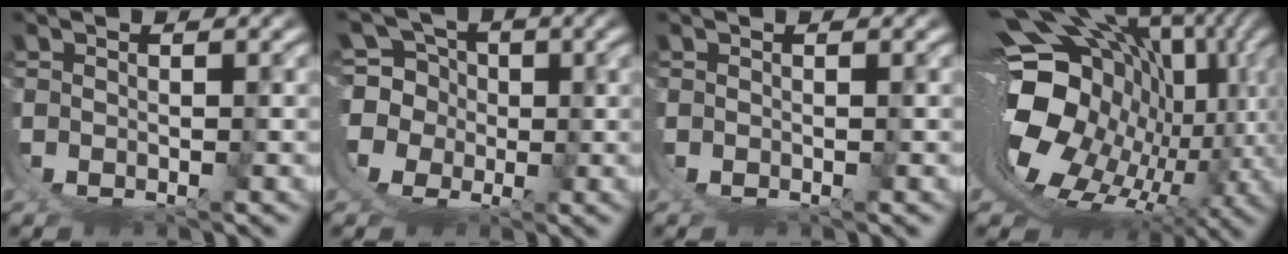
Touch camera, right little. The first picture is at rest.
{"total": 14.3, "force": [-1.4, 13.7, 4.1], "torque": [-0.165, -0.062, -0.024]}
{"total": 0.0}
{"total": 22.4, "force": [-0.7, 15.4, 16.3], "torque": [-0.271, -0.052, 0.004]}